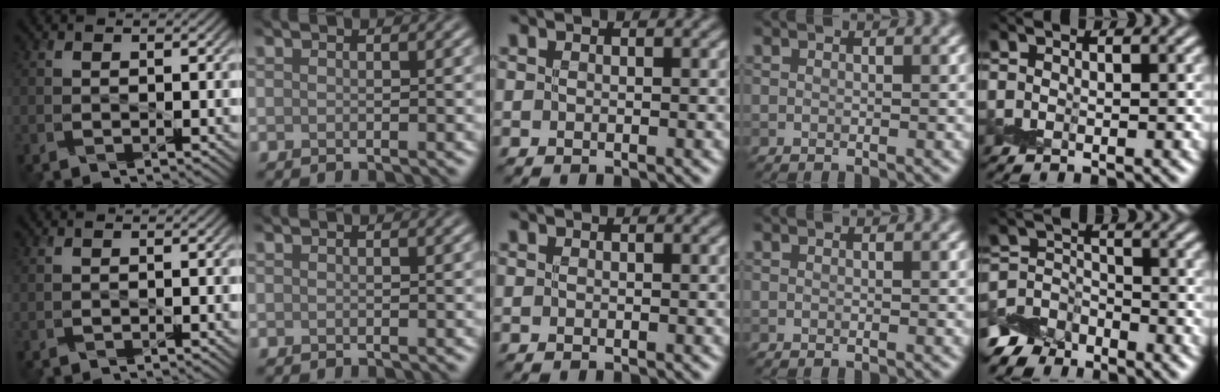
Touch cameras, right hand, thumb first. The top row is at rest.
{"thumb": {"total": 0.6, "force": [0.2, 0.1, 0.5], "torque": [-0.012, -0.003, 0.007]}, "little": {"total": 5.0, "force": [-4.3, 2.5, 0.6], "torque": [0.001, -0.004, -0.080]}}